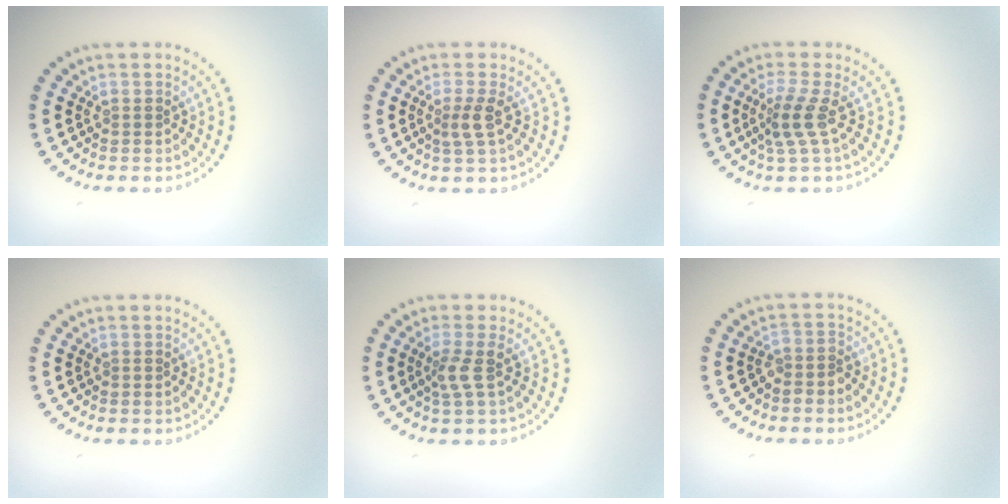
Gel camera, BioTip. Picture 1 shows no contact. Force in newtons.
{"total": 1.8, "press": 1.4, "slide": 1.1}
{"total": 2.5, "press": 1.8, "slide": 1.8}
{"total": 0.0}
{"total": 2.0, "press": 1.4, "slide": 1.4}
{"total": 1.7, "press": 1.4, "slide": 0.9}